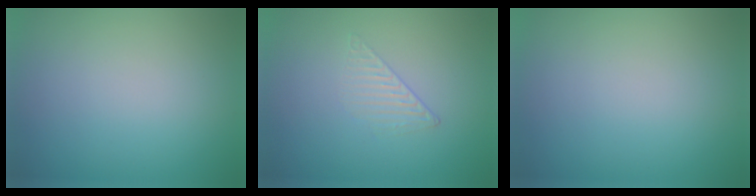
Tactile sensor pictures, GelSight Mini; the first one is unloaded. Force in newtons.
{"total": 1.4, "press": 0.3, "slide": 1.4}
{"total": 0.0}